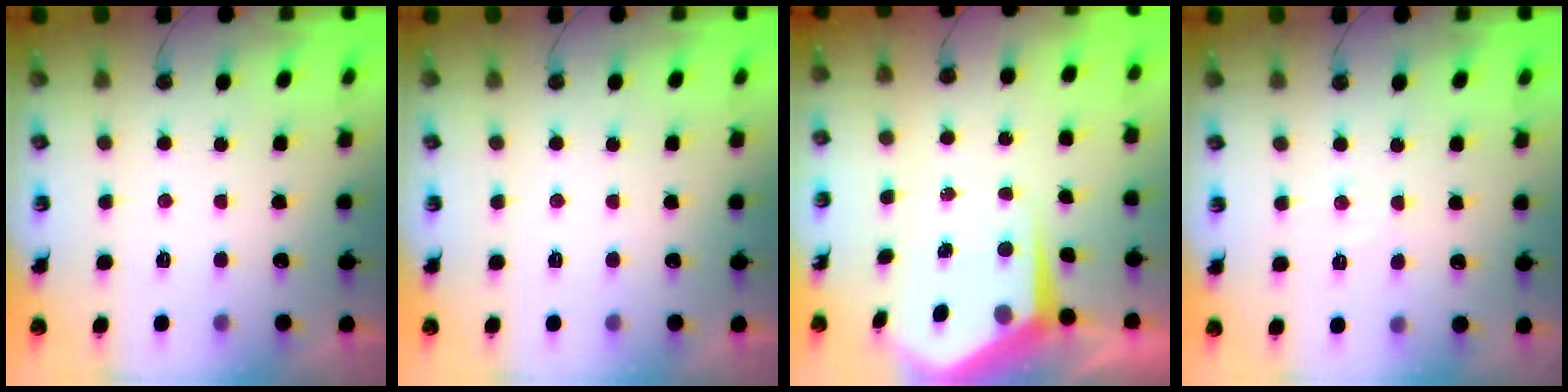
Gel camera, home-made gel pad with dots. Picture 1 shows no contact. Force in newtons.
{"total": 0.0}
{"total": 7.2, "press": 7.2, "slide": 0.5}
{"total": 5.2, "press": 5.2, "slide": 0.5}